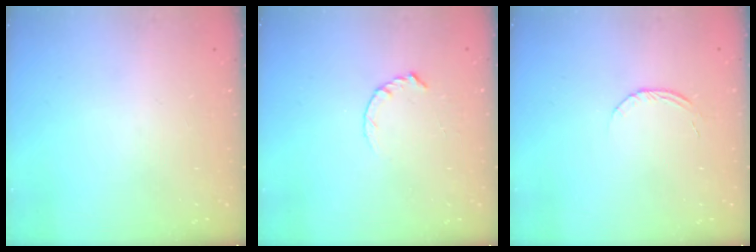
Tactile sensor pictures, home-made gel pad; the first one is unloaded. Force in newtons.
{"total": 2.8, "press": 2.8, "slide": 0.4}
{"total": 4.2, "press": 4.2, "slide": 0.4}